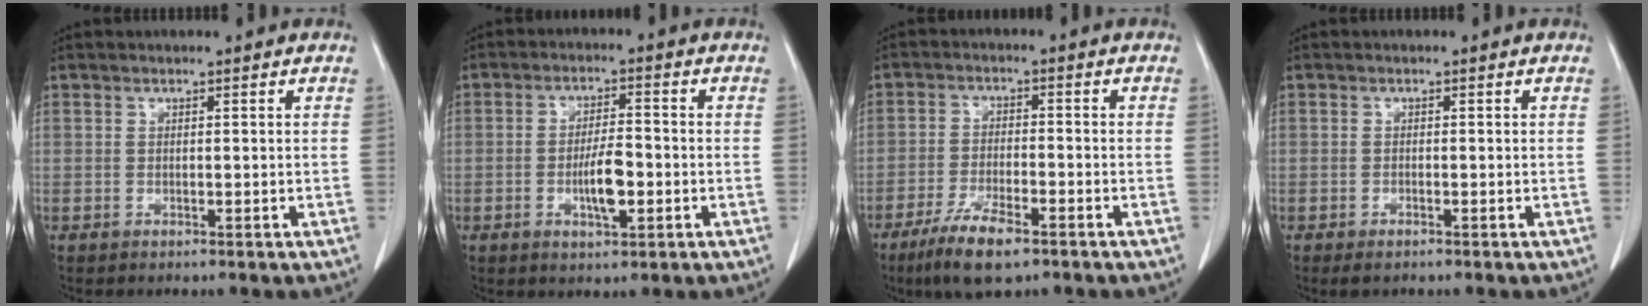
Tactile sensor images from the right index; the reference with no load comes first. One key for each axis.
{"total": 5.8, "fx": -1.6, "fy": 1.6, "fz": 5.3, "tx": -0.098, "ty": 0.000, "tz": -0.026}
{"total": 8.1, "fx": -5.4, "fy": 1.6, "fz": 5.8, "tx": -0.111, "ty": -0.015, "tz": -0.093}
{"total": 1.6, "fx": -1.1, "fy": 0.5, "fz": 1.0, "tx": -0.017, "ty": -0.003, "tz": -0.014}